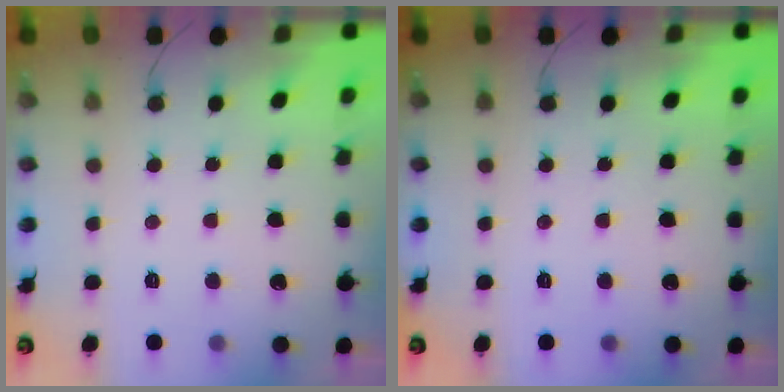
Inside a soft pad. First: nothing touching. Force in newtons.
{"total": 0.0}